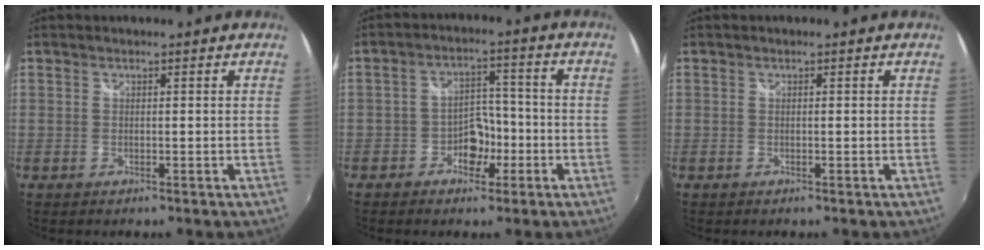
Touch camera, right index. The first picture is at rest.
{"total": 5.8, "force": [-3.0, 4.3, 2.5], "torque": [-0.042, 0.018, -0.043]}
{"total": 0.0}